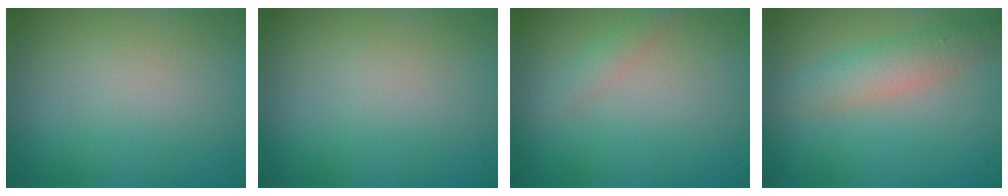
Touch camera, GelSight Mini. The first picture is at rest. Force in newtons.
{"total": 0.0}
{"total": 1.2, "press": 1.2, "slide": 0.0}
{"total": 3.2, "press": 3.2, "slide": 0.1}